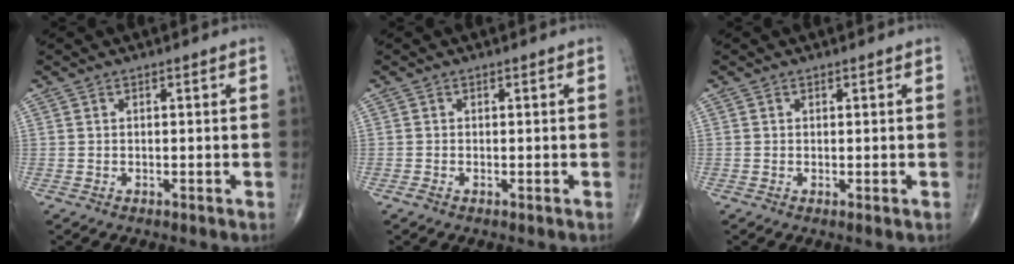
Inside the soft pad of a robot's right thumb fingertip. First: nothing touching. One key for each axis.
{"total": 0.5, "fx": -0.3, "fy": 0.2, "fz": 0.4, "tx": -0.013, "ty": -0.002, "tz": -0.009}
{"total": 0.6, "fx": -0.1, "fy": 0.1, "fz": 0.6, "tx": -0.016, "ty": -0.004, "tz": -0.001}